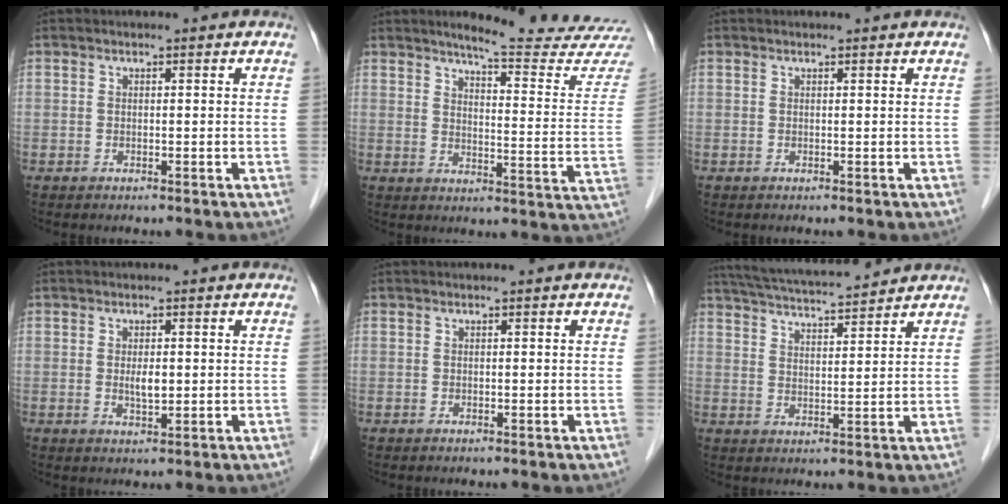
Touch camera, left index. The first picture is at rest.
{"total": 17.9, "force": [16.9, -0.3, 5.6], "torque": [-0.073, -0.112, 0.191]}
{"total": 0.9, "force": [0.8, 0.0, 0.2], "torque": [-0.009, 0.004, 0.011]}
{"total": 2.1, "force": [0.0, 0.7, 2.0], "torque": [-0.037, -0.007, 0.001]}
{"total": 0.0}
{"total": 12.5, "force": [11.5, 1.1, 4.8], "torque": [-0.093, 0.022, 0.183]}